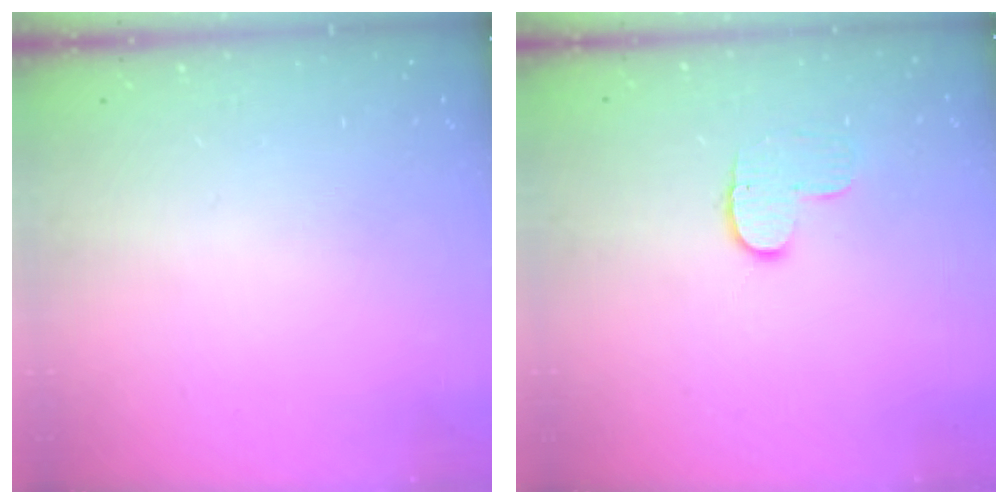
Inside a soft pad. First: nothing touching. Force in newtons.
{"total": 6.3, "press": 6.3, "slide": 0.7}